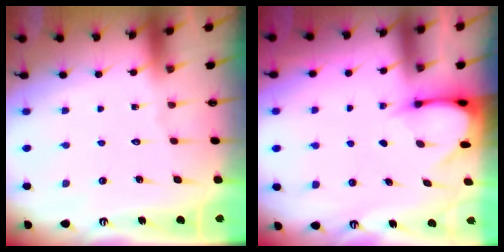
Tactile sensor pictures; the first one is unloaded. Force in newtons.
{"total": 3.5, "press": 3.4, "slide": 0.3}